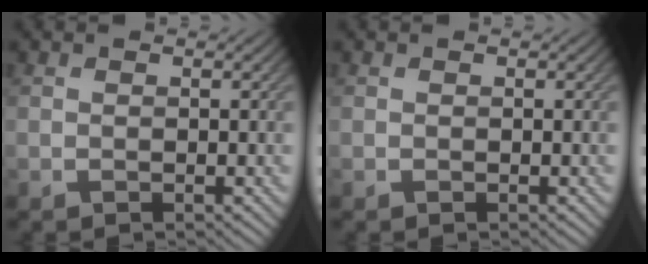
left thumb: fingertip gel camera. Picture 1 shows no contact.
{"total": 0.0}